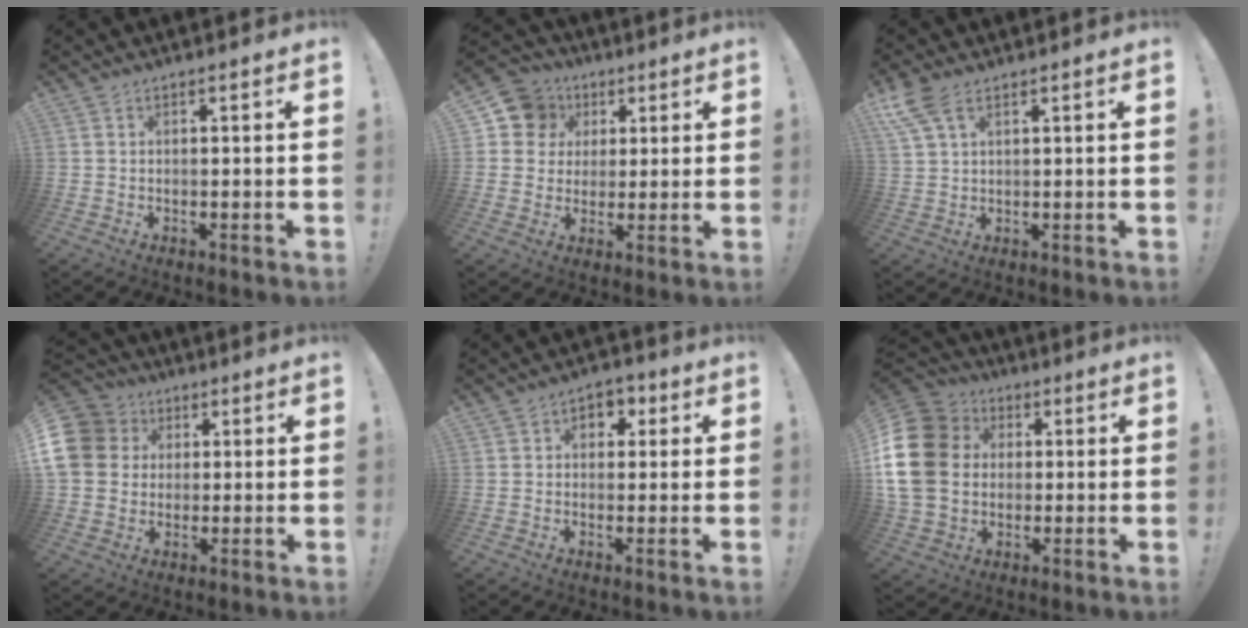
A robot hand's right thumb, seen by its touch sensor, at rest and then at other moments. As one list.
[{"total": 10.9, "force": [3.7, 9.8, 2.8], "torque": [-0.037, -0.012, 0.077]}, {"total": 7.2, "force": [4.1, 3.3, 4.9], "torque": [-0.109, -0.008, 0.081]}, {"total": 12.7, "force": [2.4, 11.2, 5.5], "torque": [-0.099, 0.004, 0.051]}, {"total": 5.2, "force": [0.9, 4.3, 2.8], "torque": [-0.035, 0.006, 0.014]}, {"total": 19.9, "force": [1.9, 15.8, 11.9], "torque": [-0.233, 0.008, 0.043]}]